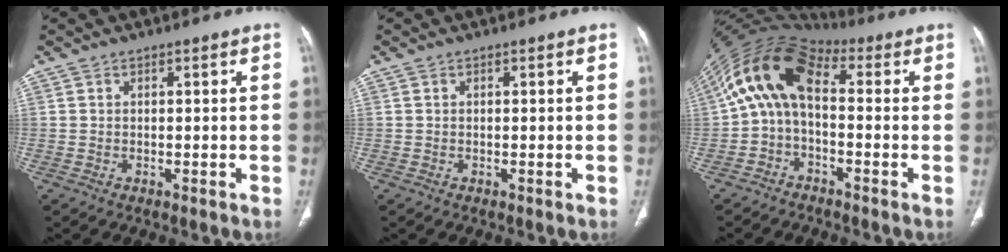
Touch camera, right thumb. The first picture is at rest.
{"total": 0.0}
{"total": 12.7, "force": [0.4, 7.3, 10.4], "torque": [-0.187, 0.049, -0.009]}